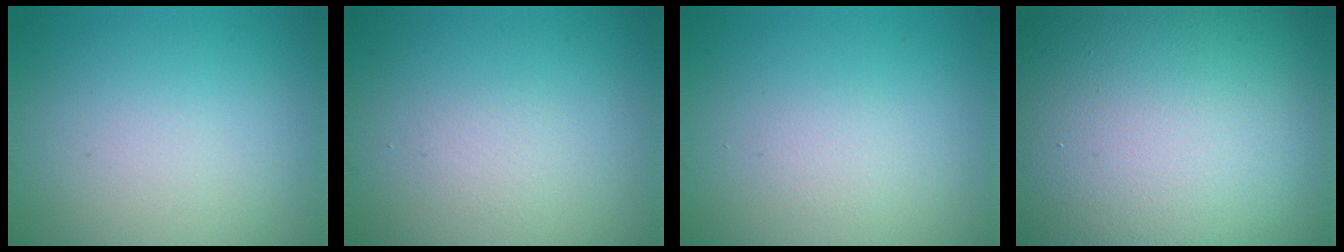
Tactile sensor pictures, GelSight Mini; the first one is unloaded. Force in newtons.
{"total": 0.9, "press": 0.9, "slide": 0.0}
{"total": 0.9, "press": 0.9, "slide": 0.0}
{"total": 25.6, "press": 25.6, "slide": 1.1}